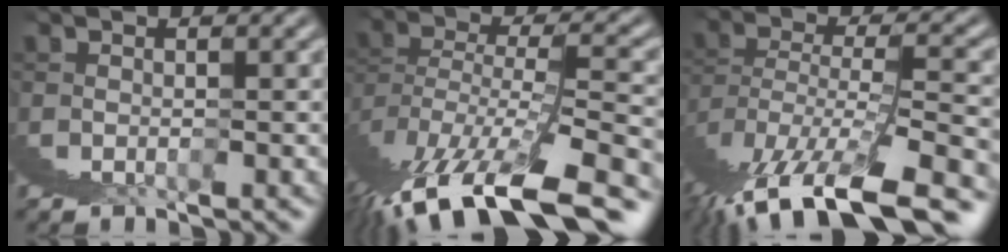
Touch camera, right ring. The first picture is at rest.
{"total": 6.0, "force": [-2.1, 2.3, 5.1], "torque": [-0.113, 0.001, -0.031]}
{"total": 6.1, "force": [-2.7, 2.6, 4.8], "torque": [-0.101, -0.003, -0.040]}